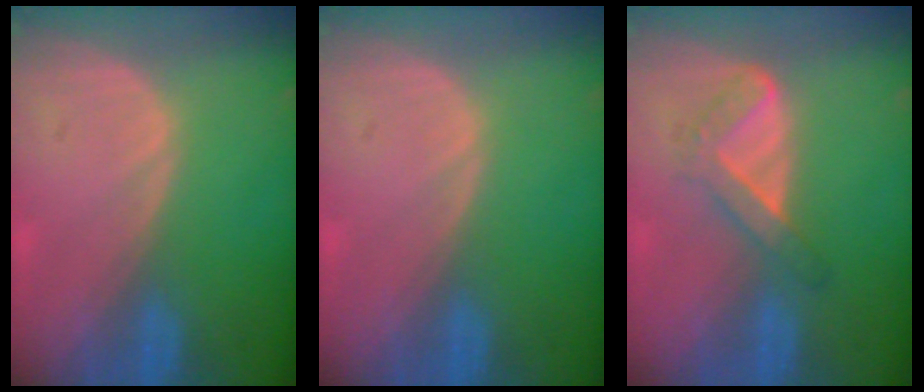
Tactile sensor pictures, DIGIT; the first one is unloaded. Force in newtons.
{"total": 0.0}
{"total": 4.5, "press": 4.2, "slide": 1.6}